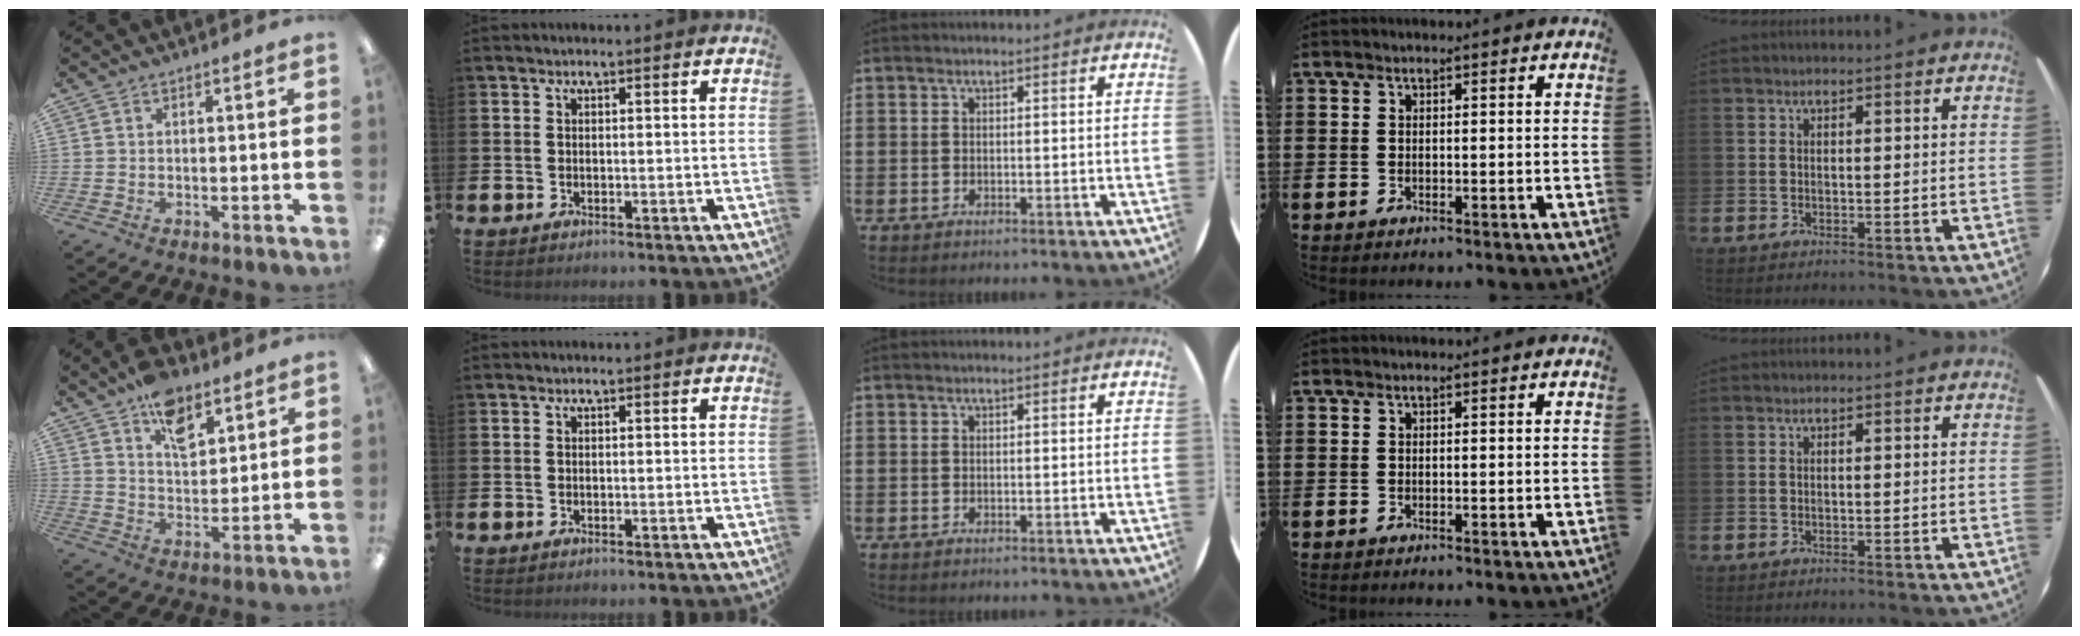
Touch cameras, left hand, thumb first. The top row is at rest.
{"thumb": {"total": 10.3, "force": [6.6, 5.6, 5.5], "torque": [-0.077, -0.033, 0.118]}}